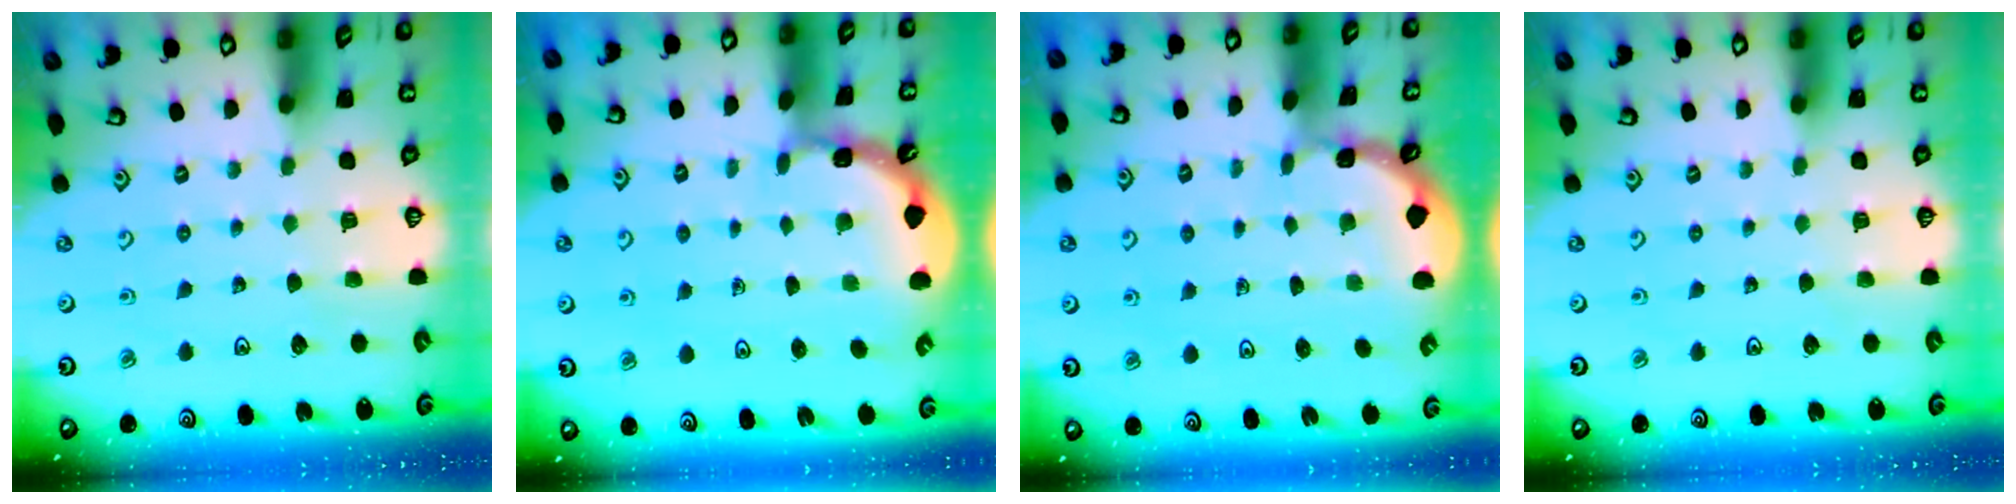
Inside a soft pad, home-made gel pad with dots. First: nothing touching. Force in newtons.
{"total": 1.9, "press": 1.9, "slide": 0.1}
{"total": 0.7, "press": 0.7, "slide": 0.1}
{"total": 0.0}